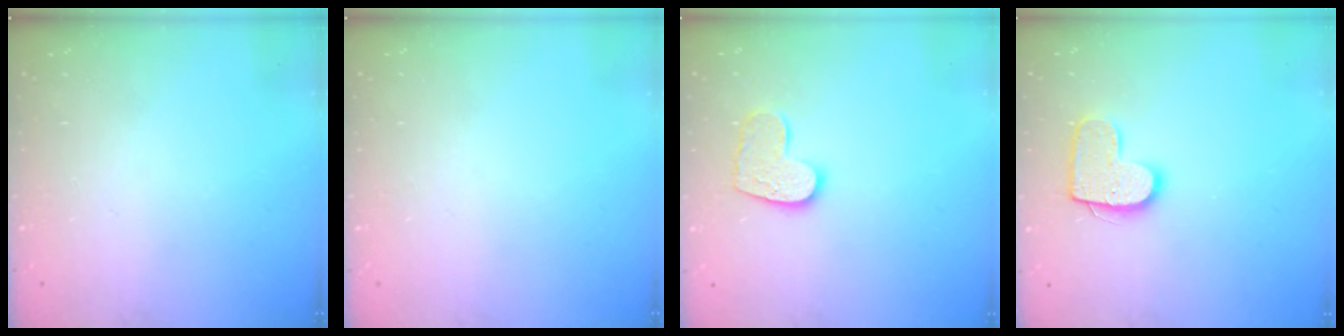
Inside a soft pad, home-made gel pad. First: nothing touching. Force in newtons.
{"total": 0.0}
{"total": 11.3, "press": 11.2, "slide": 0.7}
{"total": 11.8, "press": 11.8, "slide": 0.6}